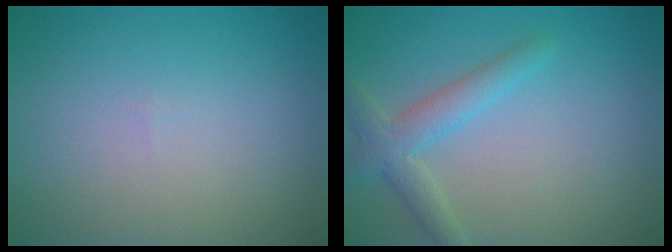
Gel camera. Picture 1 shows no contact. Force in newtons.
{"total": 3.1, "press": 3.1, "slide": 0.2}